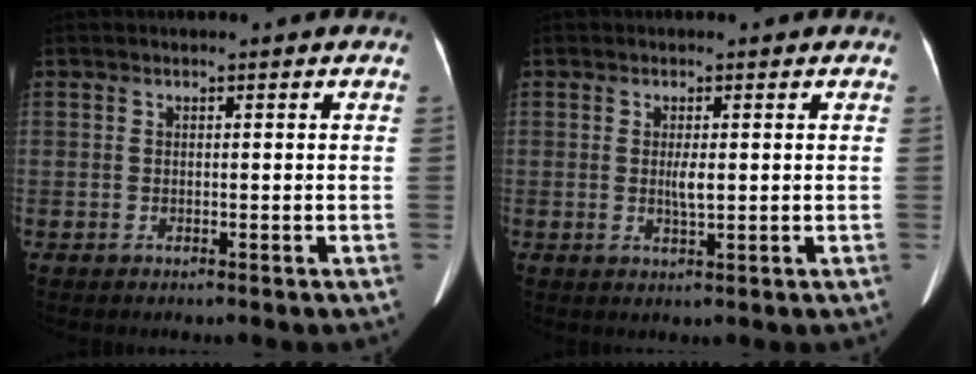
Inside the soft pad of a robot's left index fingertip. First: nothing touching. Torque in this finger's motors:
{"motor_torque": [0.74, 0.10, 0.39, 0.11]}